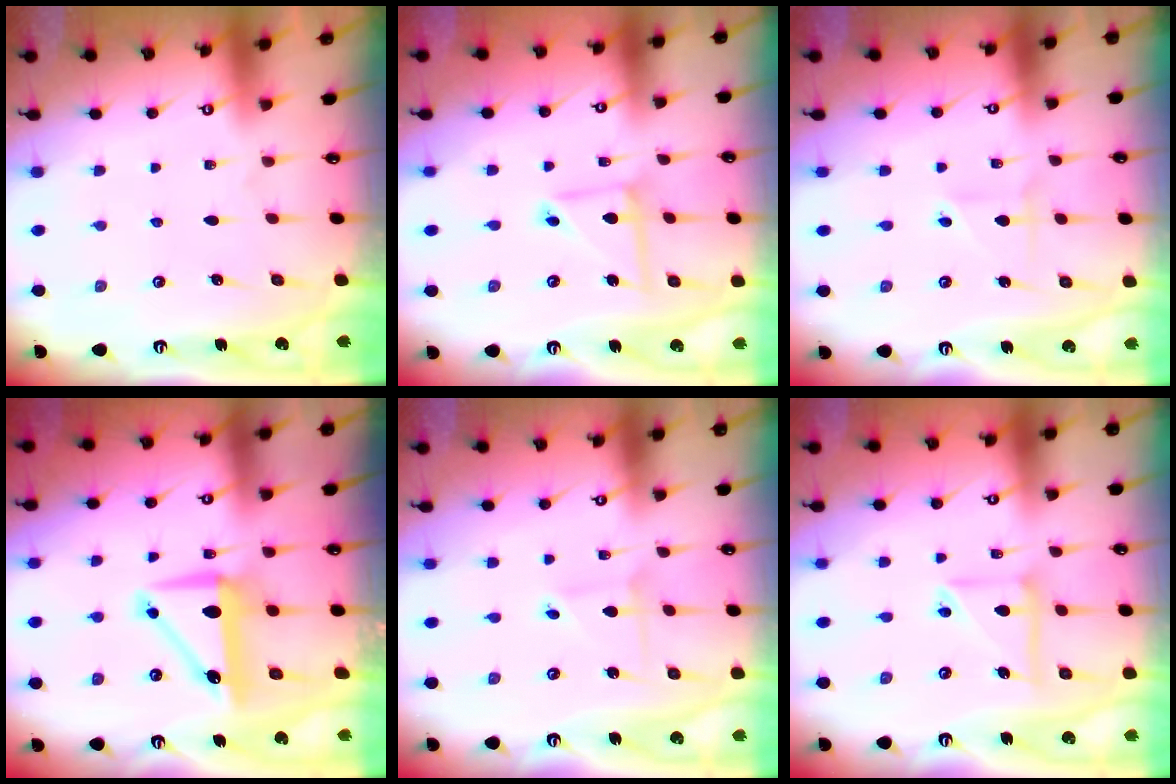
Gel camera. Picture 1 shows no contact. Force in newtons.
{"total": 7.3, "press": 7.2, "slide": 0.6}
{"total": 2.0, "press": 1.9, "slide": 0.5}
{"total": 9.0, "press": 8.9, "slide": 1.6}
{"total": 2.2, "press": 2.2, "slide": 0.1}
{"total": 10.3, "press": 10.2, "slide": 1.4}